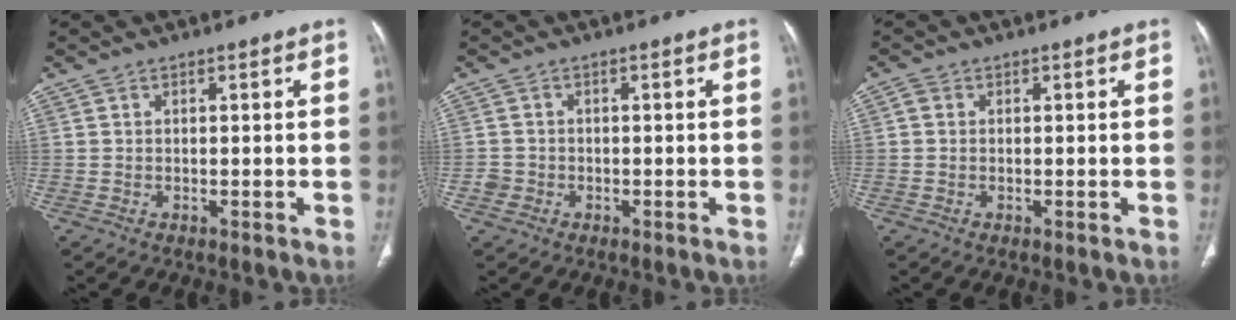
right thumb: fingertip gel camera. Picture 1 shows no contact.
{"total": 2.2, "force": [-0.9, 1.9, 0.3], "torque": [-0.001, 0.011, -0.022]}
{"total": 1.3, "force": [0.0, 1.1, 0.7], "torque": [-0.007, 0.002, -0.004]}